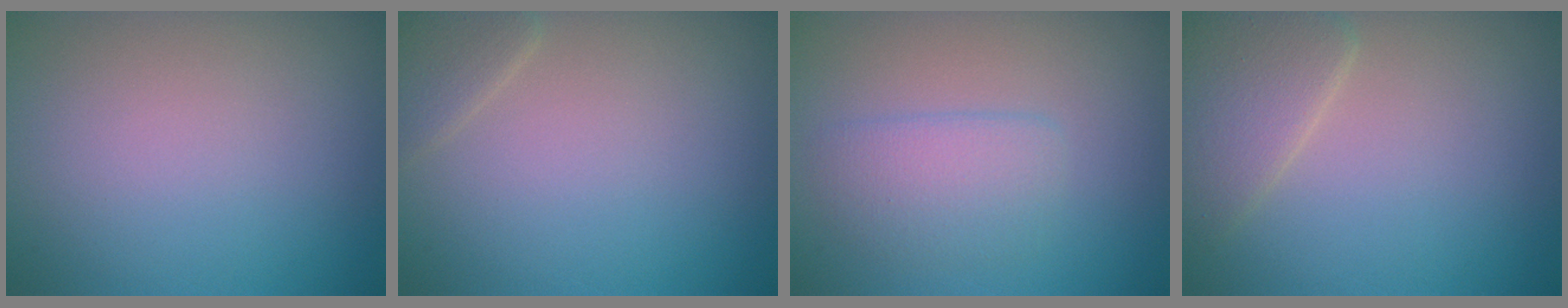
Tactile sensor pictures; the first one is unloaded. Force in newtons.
{"total": 1.5, "press": 1.5, "slide": 0.1}
{"total": 2.6, "press": 2.6, "slide": 0.0}
{"total": 3.3, "press": 3.3, "slide": 0.3}